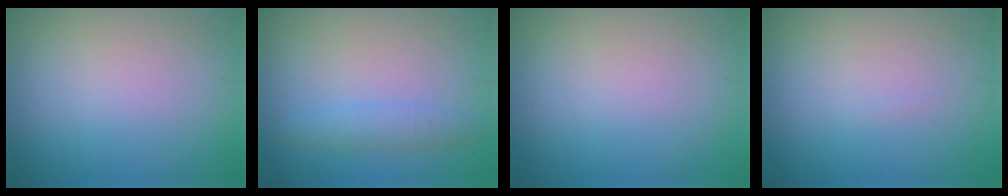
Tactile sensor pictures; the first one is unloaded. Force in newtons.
{"total": 2.0, "press": 2.0, "slide": 0.1}
{"total": 0.0}
{"total": 0.0}